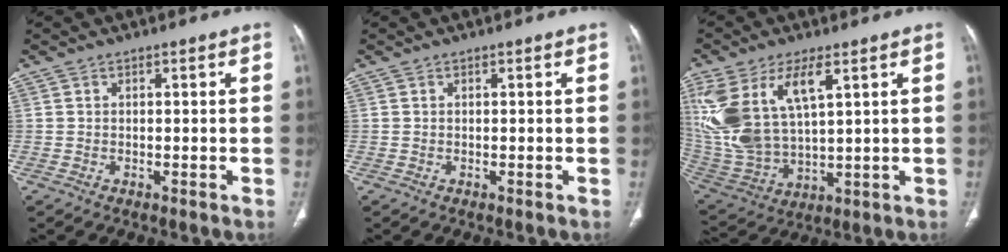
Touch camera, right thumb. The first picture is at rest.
{"total": 0.0}
{"total": 18.4, "force": [6.9, 8.7, 14.7], "torque": [-0.317, -0.020, 0.149]}